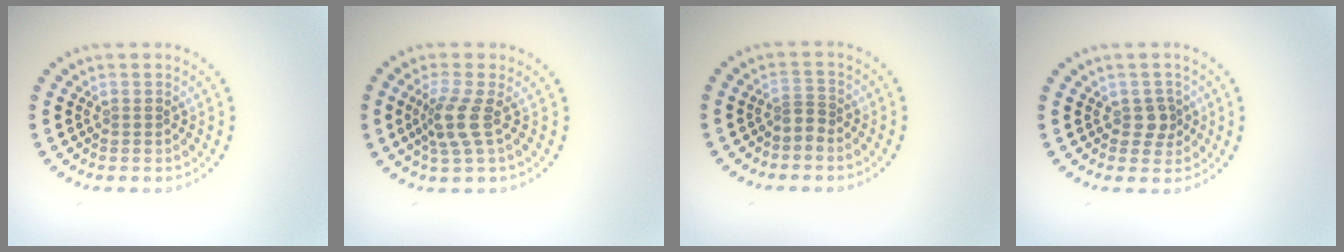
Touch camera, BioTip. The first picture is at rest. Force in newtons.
{"total": 2.7, "press": 2.1, "slide": 1.8}
{"total": 1.2, "press": 0.8, "slide": 0.9}
{"total": 1.6, "press": 1.4, "slide": 0.7}